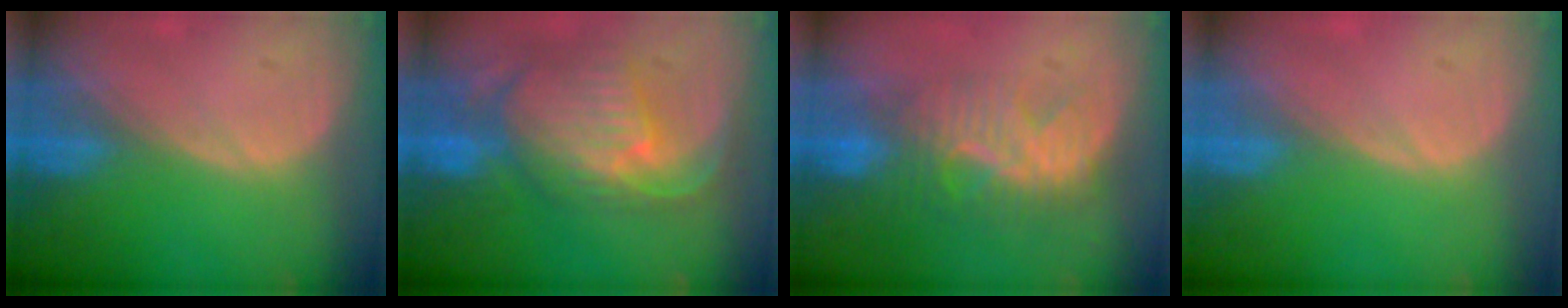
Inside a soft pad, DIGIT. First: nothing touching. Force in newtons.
{"total": 11.1, "press": 9.7, "slide": 5.5}
{"total": 8.4, "press": 8.0, "slide": 2.4}
{"total": 0.0}